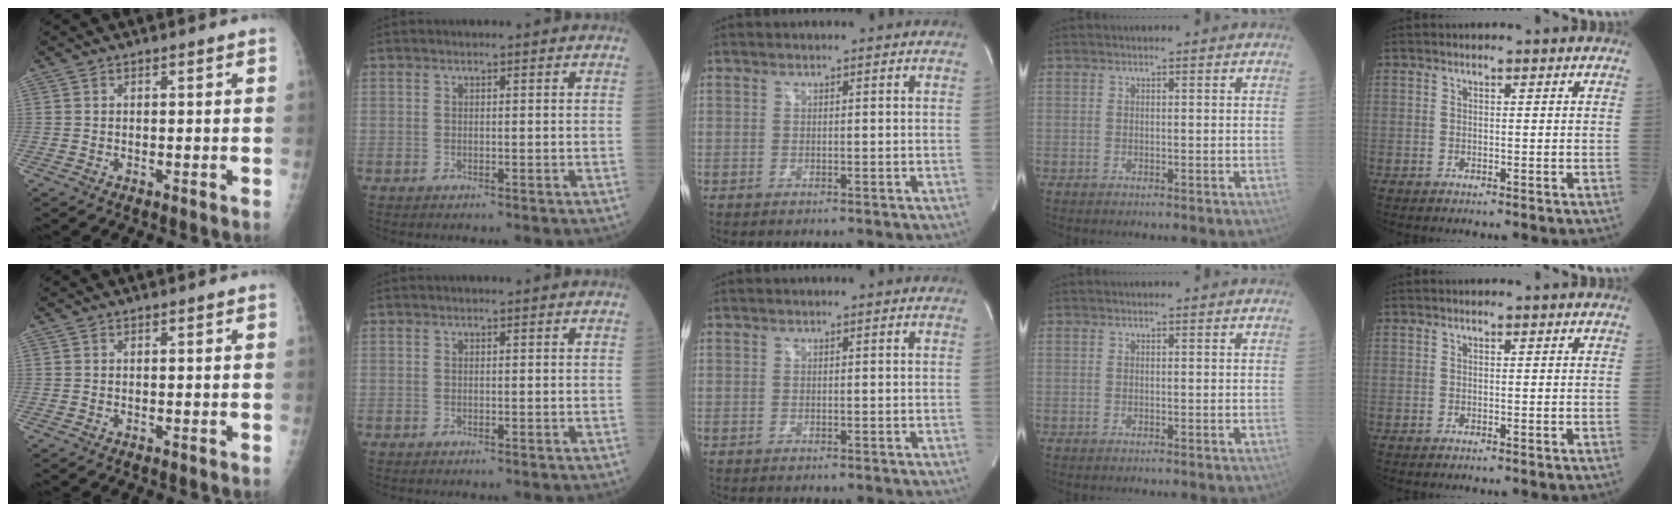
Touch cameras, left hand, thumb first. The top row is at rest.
{}